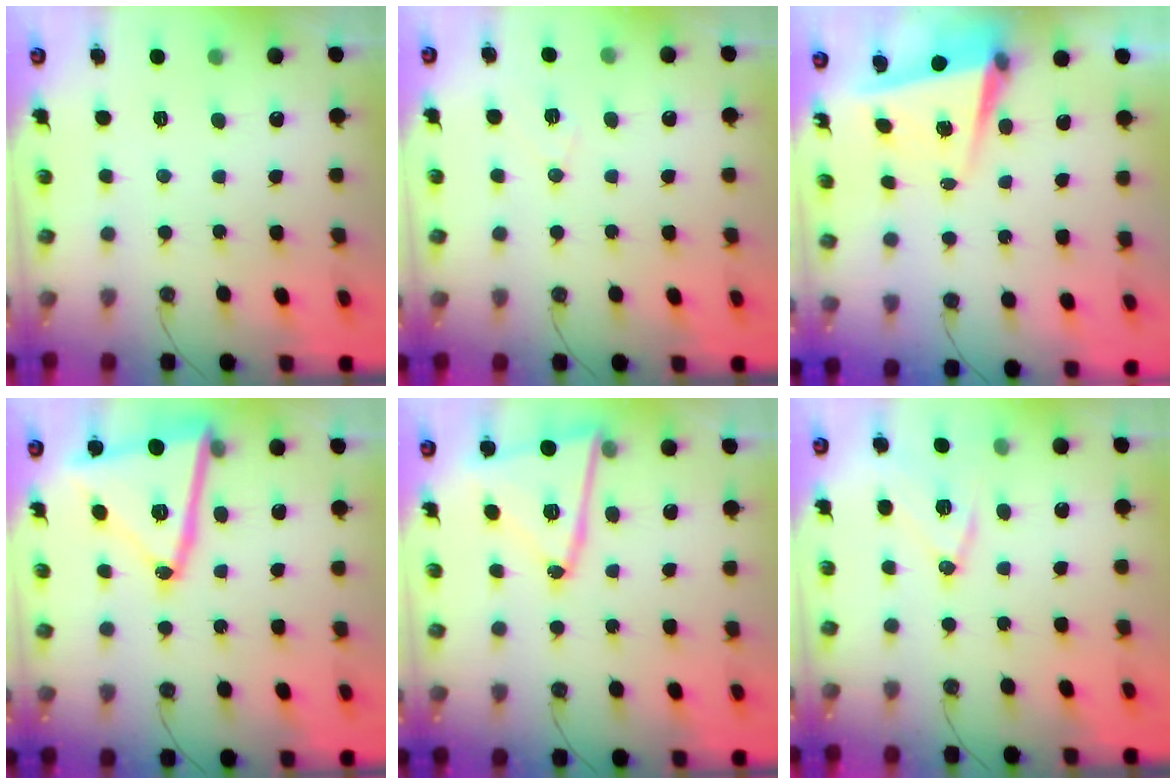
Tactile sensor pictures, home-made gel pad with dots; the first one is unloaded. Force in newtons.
{"total": 7.9, "press": 6.6, "slide": 4.2}
{"total": 5.2, "press": 4.9, "slide": 1.5}
{"total": 19.4, "press": 19.1, "slide": 3.2}
{"total": 14.9, "press": 14.8, "slide": 1.8}
{"total": 12.1, "press": 11.5, "slide": 3.7}